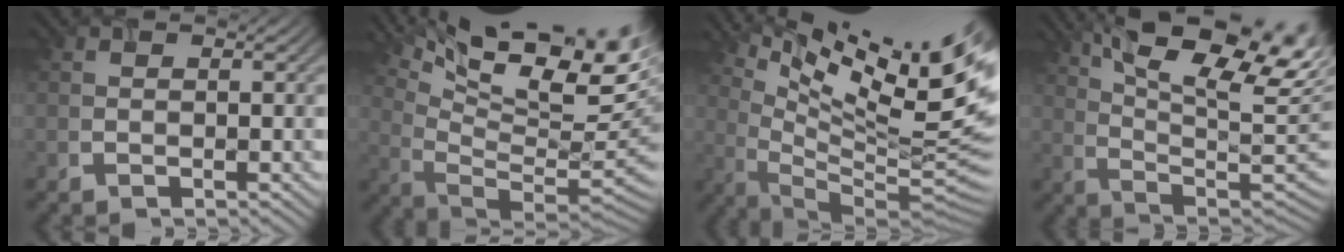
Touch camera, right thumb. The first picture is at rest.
{"total": 15.5, "force": [9.0, 4.1, 11.9], "torque": [-0.194, 0.001, 0.148]}
{"total": 15.1, "force": [8.3, 3.5, 12.2], "torque": [-0.185, -0.009, 0.138]}
{"total": 16.5, "force": [7.7, 6.7, 13.0], "torque": [-0.221, 0.015, 0.117]}